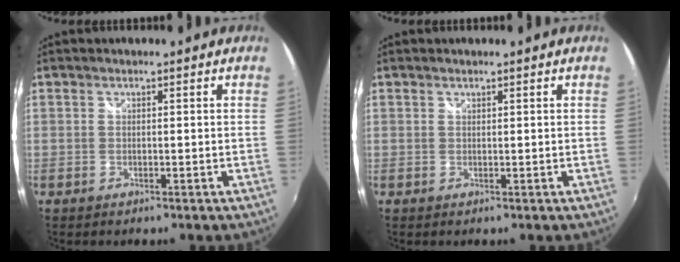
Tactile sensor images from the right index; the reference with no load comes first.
{"total": 0.0}